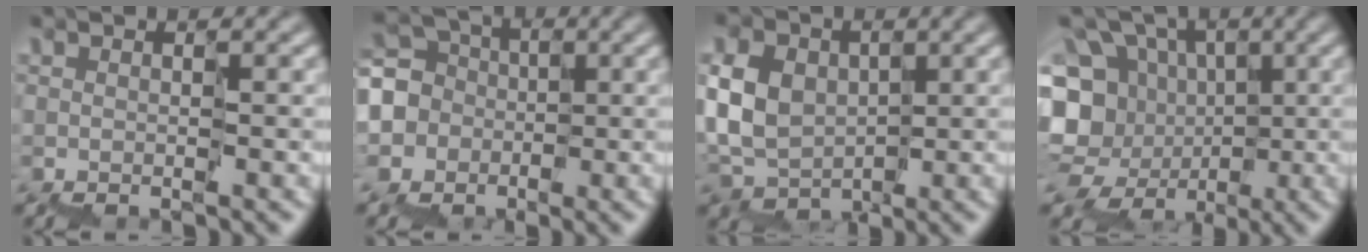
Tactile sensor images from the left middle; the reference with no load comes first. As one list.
[{"total": 5.0, "force": [-1.7, 4.7, 0.0], "torque": [-0.013, 0.026, -0.058]}, {"total": 6.2, "force": [0.9, 5.0, 3.5], "torque": [-0.075, 0.019, 0.002]}, {"total": 9.0, "force": [-1.4, 8.0, 3.8], "torque": [-0.076, 0.008, -0.033]}]